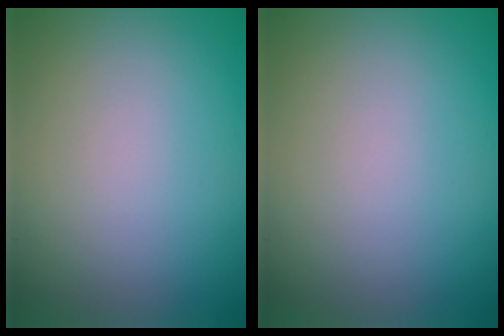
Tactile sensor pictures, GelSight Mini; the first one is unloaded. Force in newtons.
{"total": 0.0}